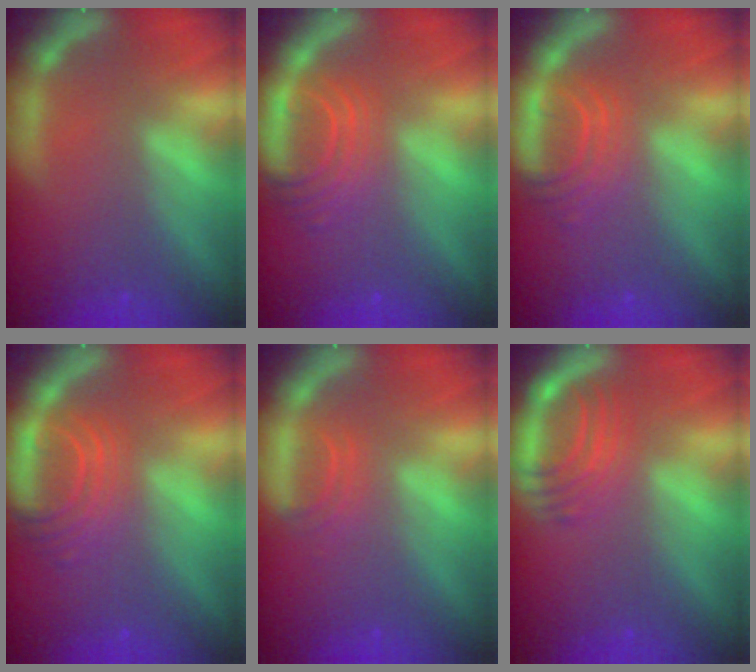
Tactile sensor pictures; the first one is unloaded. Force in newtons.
{"total": 5.5}
{"total": 4.5}
{"total": 5.5}
{"total": 1.9}
{"total": 5.0}